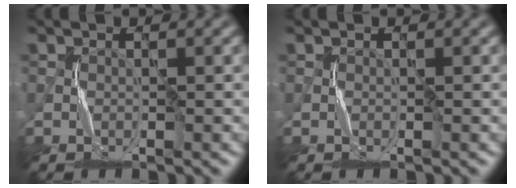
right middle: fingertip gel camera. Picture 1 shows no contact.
{"total": 0.0}